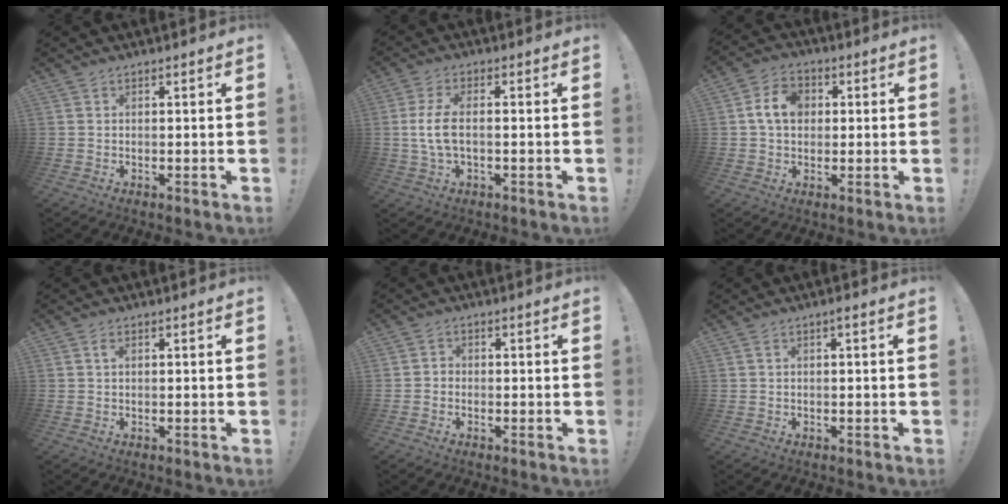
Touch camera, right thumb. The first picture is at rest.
{"total": 7.2, "force": [-0.7, 2.9, 6.5], "torque": [-0.144, -0.007, -0.016]}
{"total": 9.1, "force": [1.4, 6.9, 5.8], "torque": [-0.091, 0.018, 0.029]}
{"total": 1.0, "force": [0.4, 0.5, 0.8], "torque": [-0.010, 0.001, 0.004]}
{"total": 1.7, "force": [-1.1, 1.3, 0.5], "torque": [-0.007, 0.009, -0.019]}
{"total": 1.2, "force": [-0.1, 0.0, 1.2], "torque": [-0.025, 0.002, -0.003]}